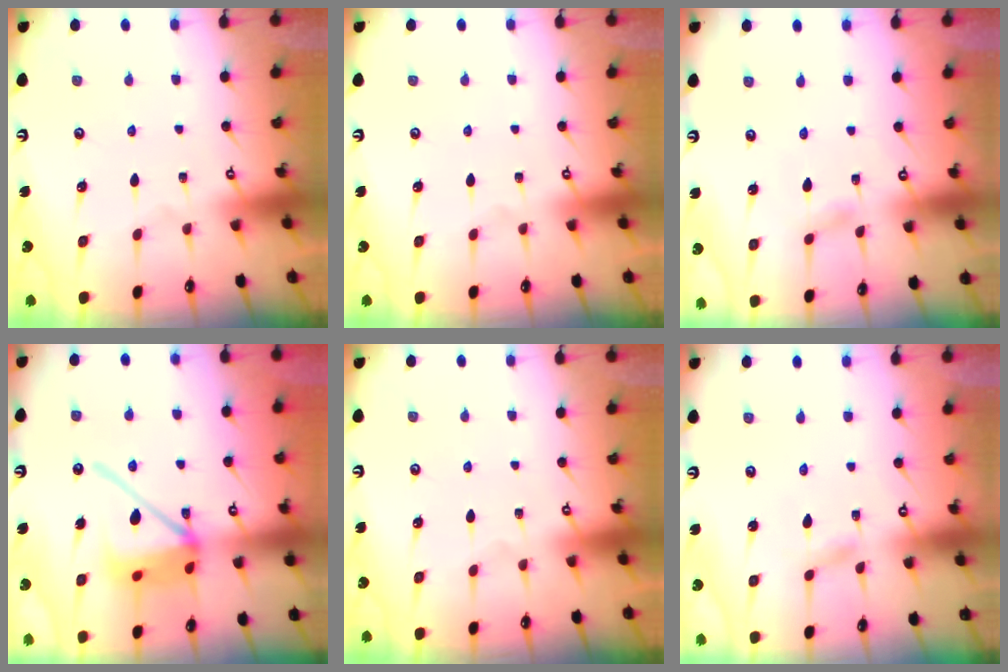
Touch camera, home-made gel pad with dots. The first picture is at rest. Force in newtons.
{"total": 0.0}
{"total": 3.7, "press": 3.6, "slide": 0.4}
{"total": 15.5, "press": 15.4, "slide": 1.8}
{"total": 0.0}
{"total": 1.6, "press": 1.6, "slide": 0.2}